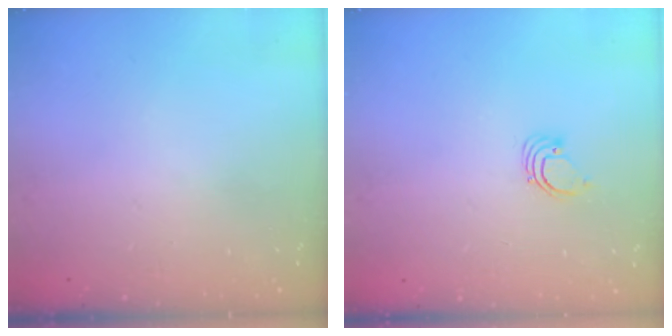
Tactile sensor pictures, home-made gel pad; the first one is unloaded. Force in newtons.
{"total": 2.2, "press": 2.2, "slide": 0.2}